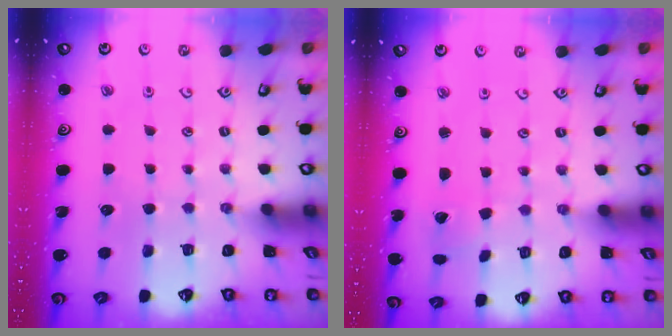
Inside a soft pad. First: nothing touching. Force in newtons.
{"total": 1.0, "press": 1.0, "slide": 0.1}